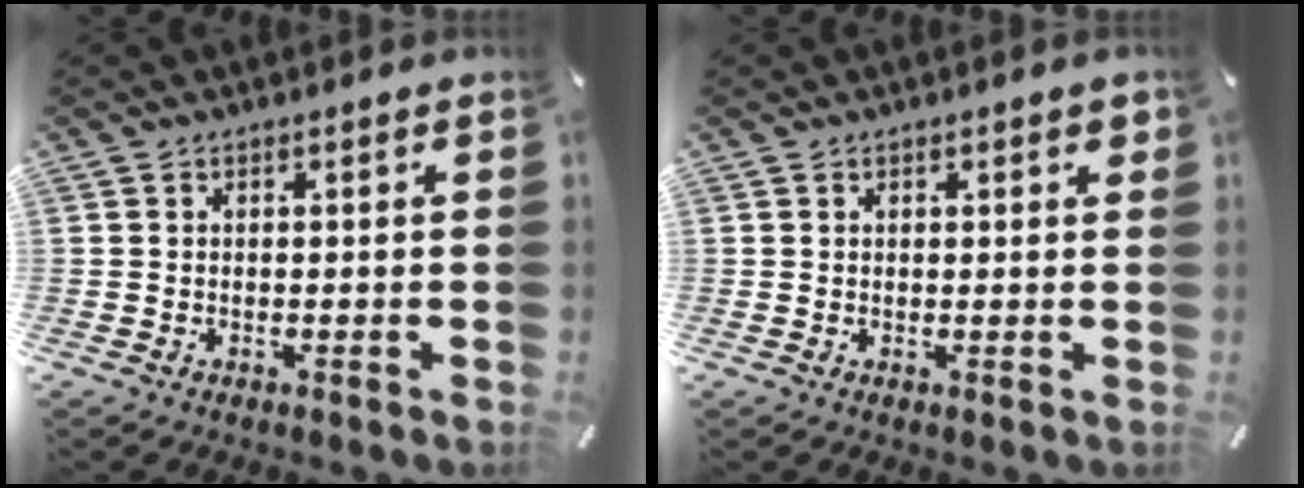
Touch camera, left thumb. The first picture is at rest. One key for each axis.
{"total": 1.0, "fx": 0.6, "fy": 0.5, "fz": 0.7, "tx": -0.005, "ty": -0.001, "tz": 0.008}